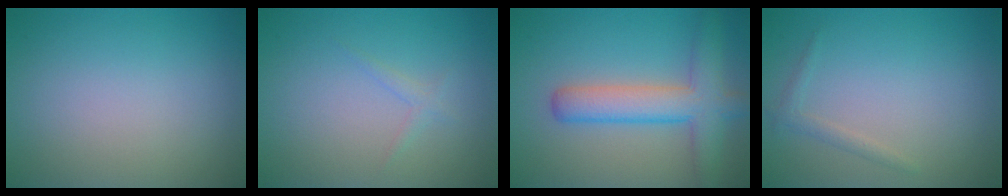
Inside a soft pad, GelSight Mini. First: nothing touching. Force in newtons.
{"total": 0.8, "press": 0.8, "slide": 0.0}
{"total": 5.6, "press": 5.6, "slide": 0.1}
{"total": 1.0, "press": 1.0, "slide": 0.0}